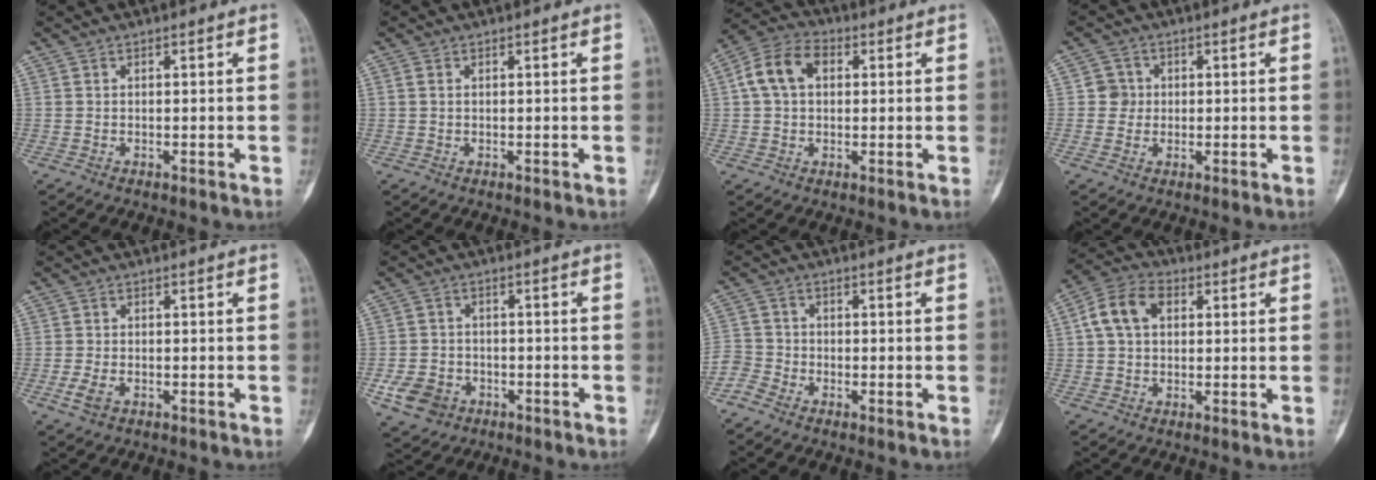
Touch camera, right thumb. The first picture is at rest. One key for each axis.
{"total": 0.8, "fx": 0.2, "fy": 0.6, "fz": 0.5, "tx": -0.009, "ty": 0.002, "tz": 0.006}
{"total": 9.1, "fx": 1.9, "fy": 6.3, "fz": 6.2, "tx": -0.116, "ty": 0.025, "tz": 0.029}
{"total": 3.1, "fx": 0.2, "fy": 3.1, "fz": 0.5, "tx": 0.017, "ty": 0.008, "tz": -0.002}
{"total": 3.1, "fx": -1.2, "fy": 1.8, "fz": 2.1, "tx": -0.048, "ty": 0.003, "tz": -0.022}
{"total": 6.9, "fx": -3.0, "fy": 5.5, "fz": 2.9, "tx": -0.043, "ty": 0.020, "tz": -0.045}
{"total": 3.5, "fx": -2.8, "fy": 2.1, "fz": 0.3, "tx": 0.003, "ty": 0.007, "tz": -0.068}
{"total": 8.5, "fx": 1.9, "fy": 5.9, "fz": 5.8, "tx": -0.109, "ty": 0.023, "tz": 0.028}